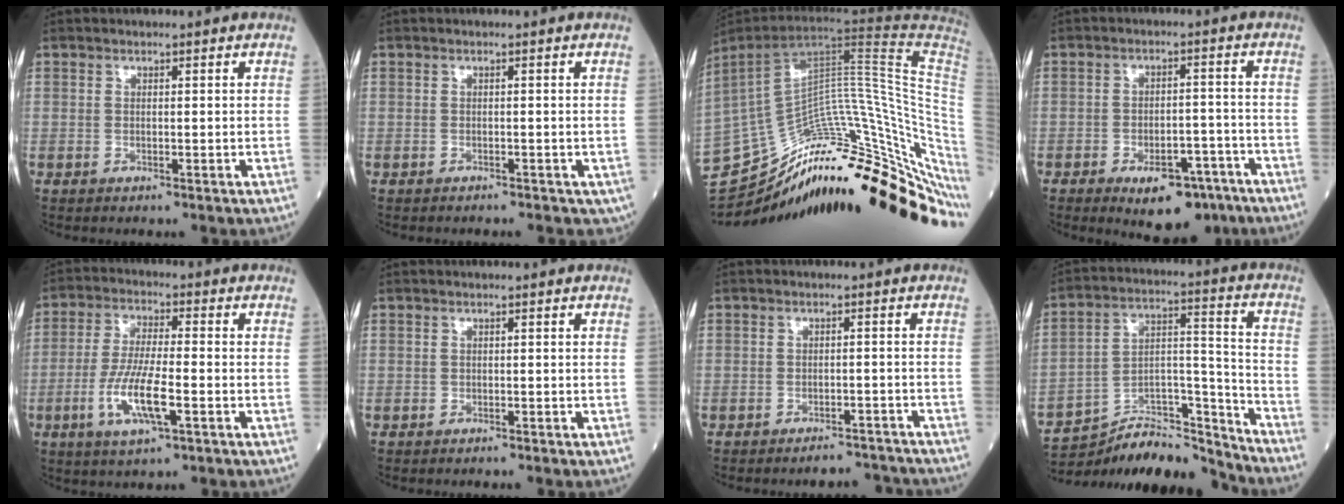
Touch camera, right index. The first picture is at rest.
{"total": 2.7, "force": [-2.1, 1.3, 1.2], "torque": [-0.011, -0.002, -0.018]}
{"total": 32.6, "force": [-23.4, 3.6, 22.4], "torque": [-0.205, 0.009, -0.319]}
{"total": 9.0, "force": [-5.9, 4.0, 5.5], "torque": [-0.072, 0.006, -0.080]}
{"total": 9.2, "force": [-3.1, 1.4, 8.5], "torque": [-0.175, -0.009, -0.057]}
{"total": 0.5, "force": [-0.5, 0.1, 0.2], "torque": [-0.008, -0.001, -0.006]}
{"total": 4.0, "force": [-3.9, 1.0, -0.4], "torque": [0.018, 0.012, -0.051]}
{"total": 18.6, "force": [-18.0, 1.9, 4.1], "torque": [-0.076, 0.036, -0.297]}